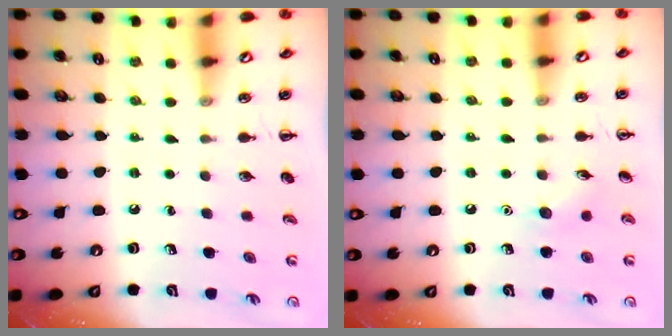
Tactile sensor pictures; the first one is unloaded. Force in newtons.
{"total": 5.6, "press": 5.4, "slide": 1.7}